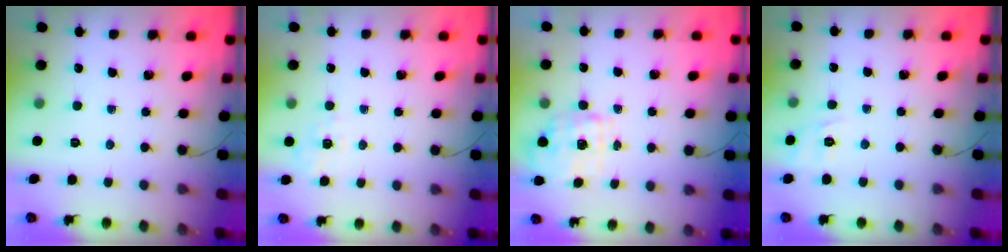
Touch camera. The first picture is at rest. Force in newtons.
{"total": 1.6, "press": 0.2, "slide": 1.6}
{"total": 1.7, "press": 1.6, "slide": 0.5}
{"total": 2.0, "press": 0.6, "slide": 1.9}